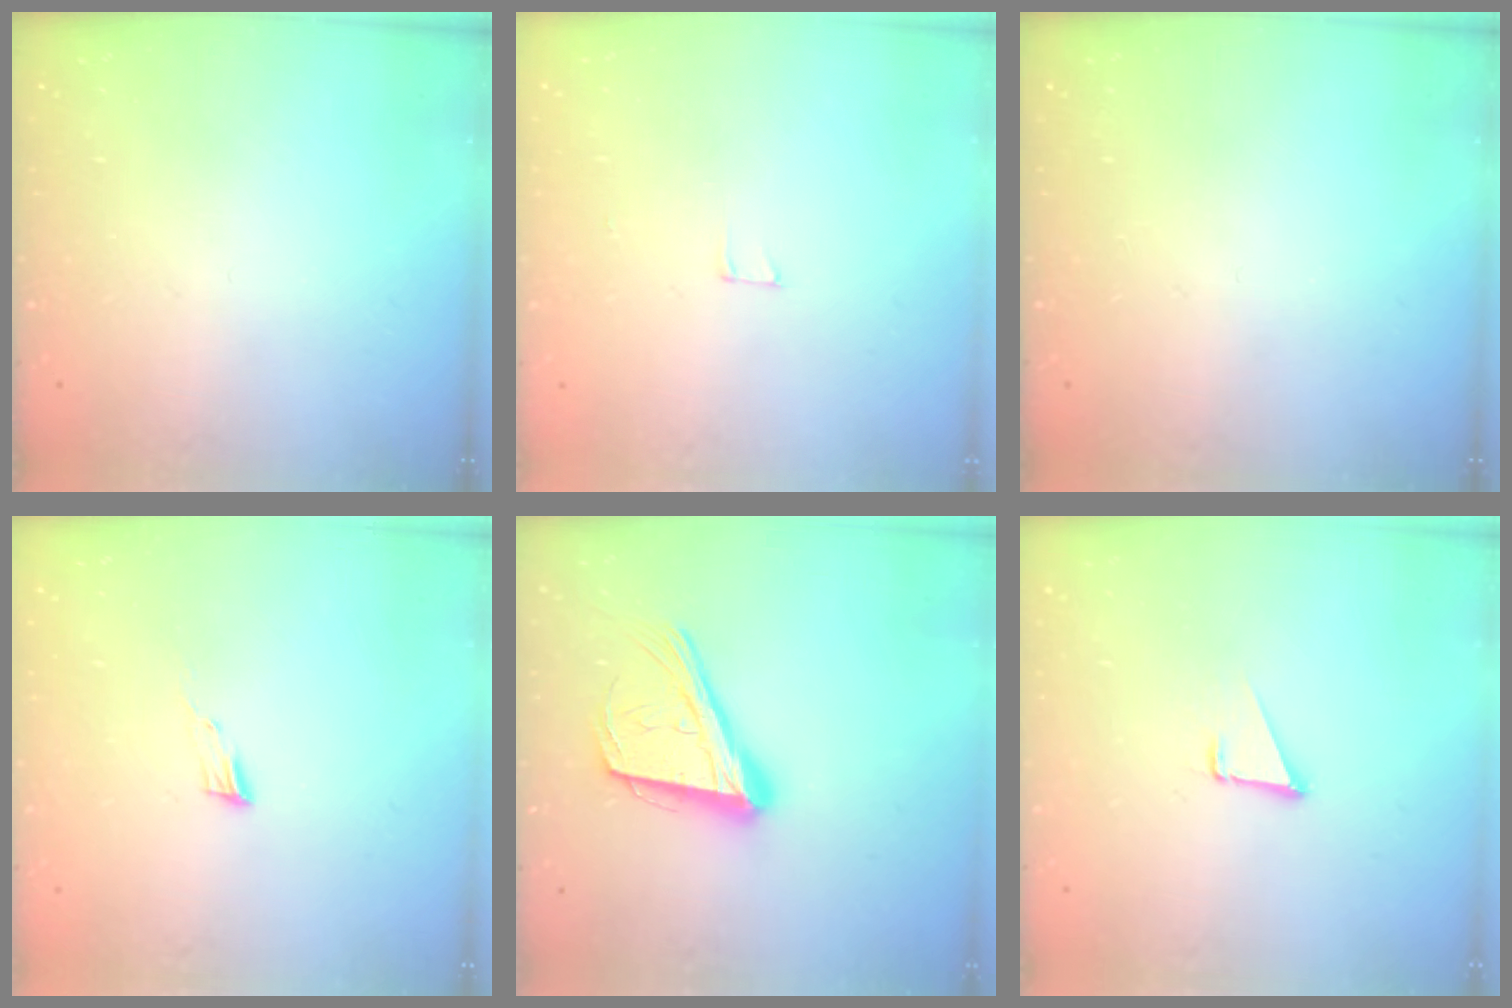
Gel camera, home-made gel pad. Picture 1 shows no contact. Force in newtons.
{"total": 2.5, "press": 2.5, "slide": 0.2}
{"total": 0.0}
{"total": 4.4, "press": 4.3, "slide": 1.0}
{"total": 20.2, "press": 19.6, "slide": 4.7}
{"total": 1.7, "press": 1.7, "slide": 0.1}